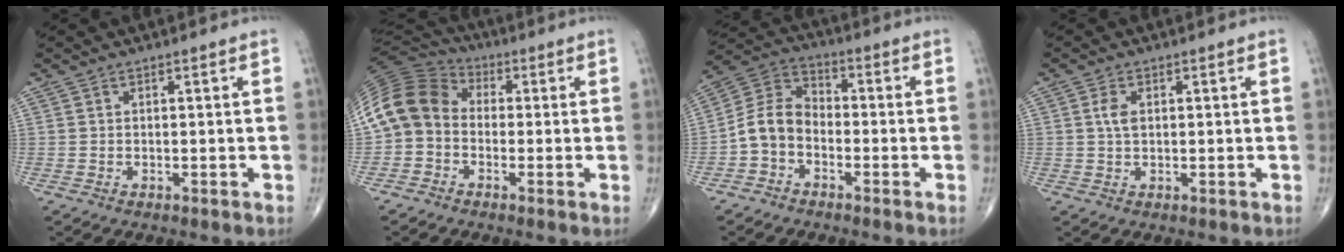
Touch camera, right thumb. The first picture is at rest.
{"total": 11.8, "force": [-1.1, 9.6, 6.8], "torque": [-0.130, 0.041, -0.038]}
{"total": 8.2, "force": [-2.7, 6.0, 4.8], "torque": [-0.082, 0.039, -0.068]}
{"total": 2.7, "force": [0.6, 1.6, 2.1], "torque": [-0.045, 0.002, 0.010]}